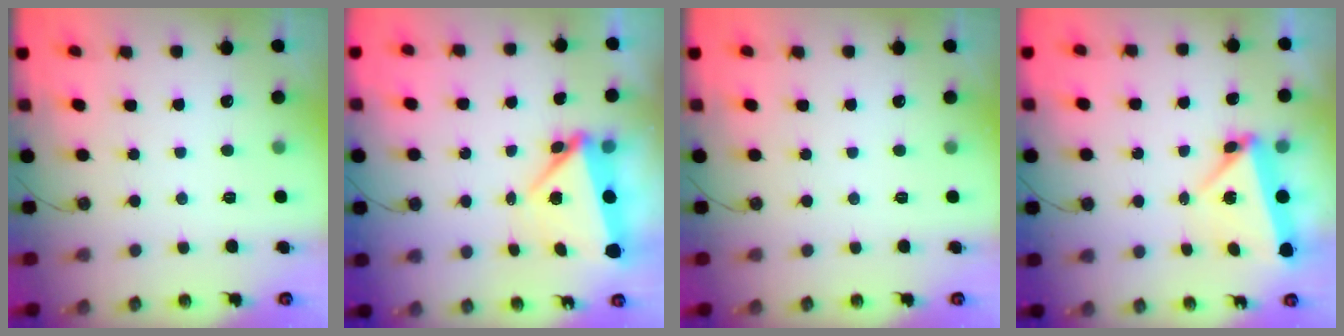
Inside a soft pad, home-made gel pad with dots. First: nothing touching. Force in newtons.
{"total": 5.9, "press": 5.9, "slide": 0.1}
{"total": 0.0}
{"total": 5.8, "press": 5.7, "slide": 0.6}